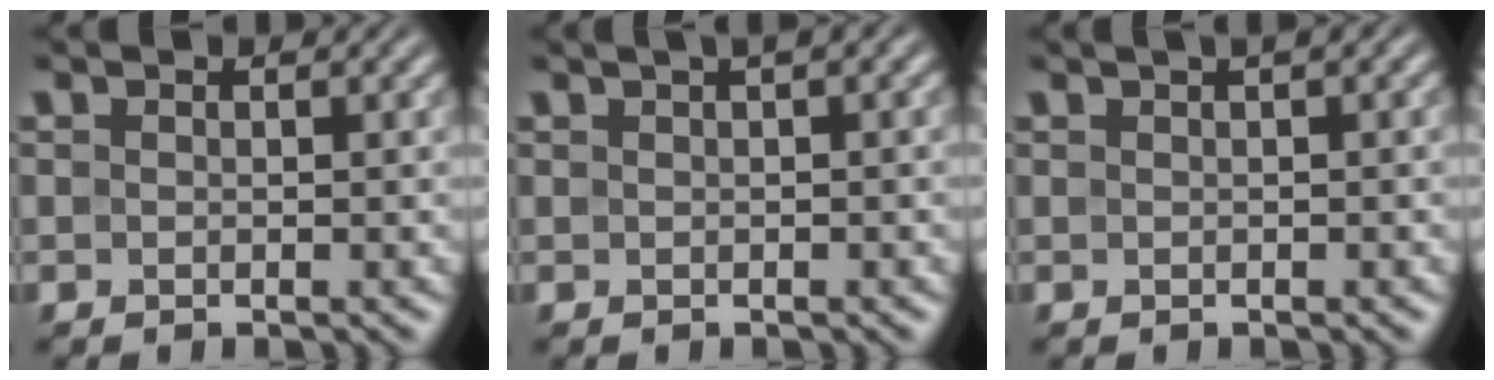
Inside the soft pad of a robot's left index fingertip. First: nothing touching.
{"total": 2.3, "force": [0.8, 0.6, 2.1], "torque": [-0.021, 0.011, 0.006]}
{"total": 1.7, "force": [0.6, 0.3, 1.6], "torque": [-0.019, 0.006, 0.006]}